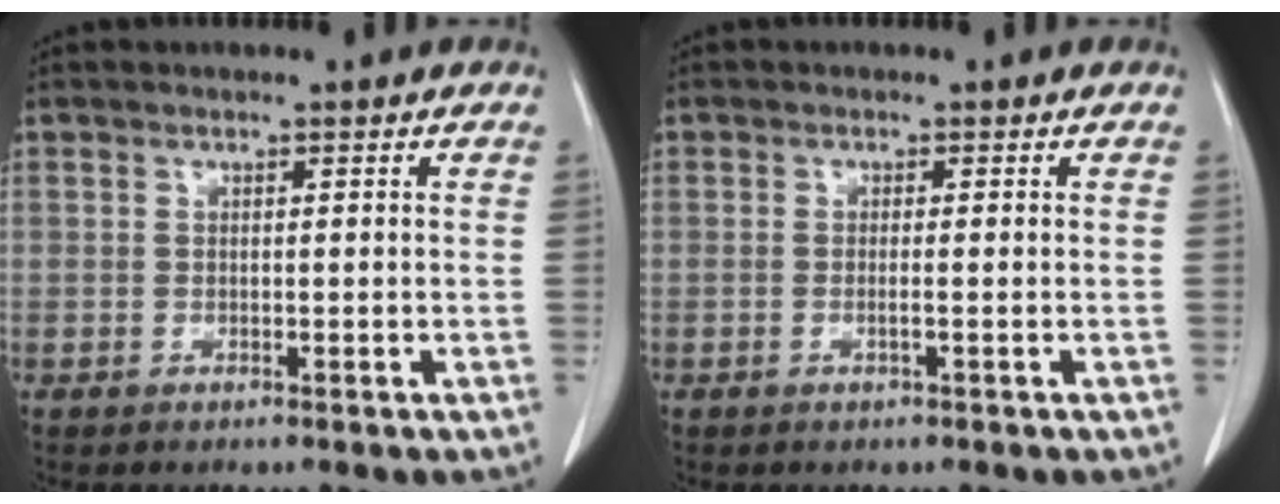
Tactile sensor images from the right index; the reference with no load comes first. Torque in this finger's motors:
{"motor_torque": [-0.12, 0.05, 0.00, -0.01]}